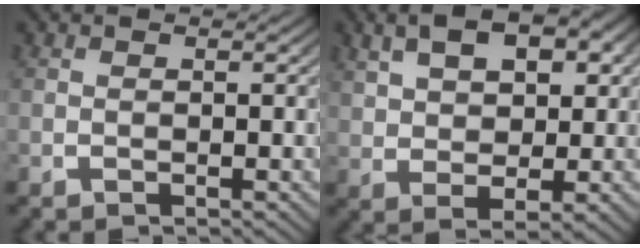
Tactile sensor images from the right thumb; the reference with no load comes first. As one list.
[{"total": 6.6, "force": [2.9, 3.7, 4.7], "torque": [-0.067, 0.007, 0.054]}]